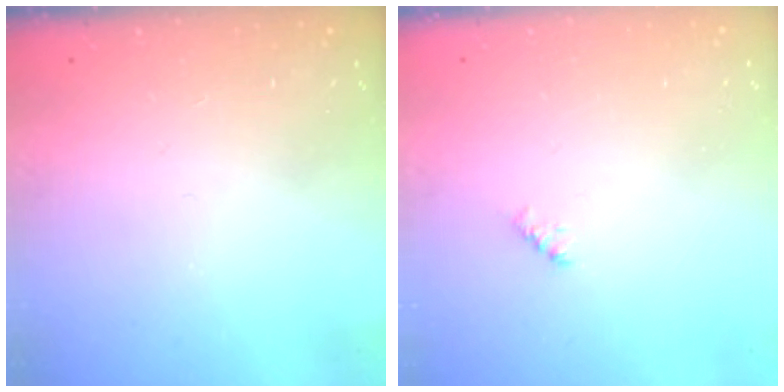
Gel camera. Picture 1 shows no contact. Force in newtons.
{"total": 2.4, "press": 2.4, "slide": 0.4}